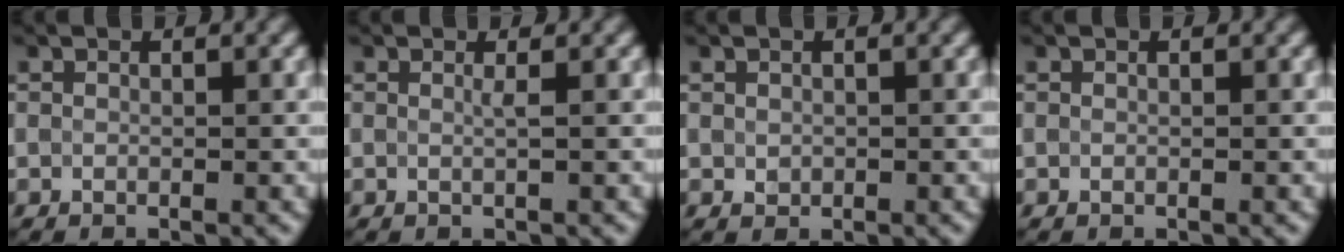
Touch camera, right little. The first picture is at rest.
{"total": 0.0}
{"total": 0.8, "force": [0.0, 0.8, 0.0], "torque": [-0.002, 0.006, 0.005]}
{"total": 0.0}